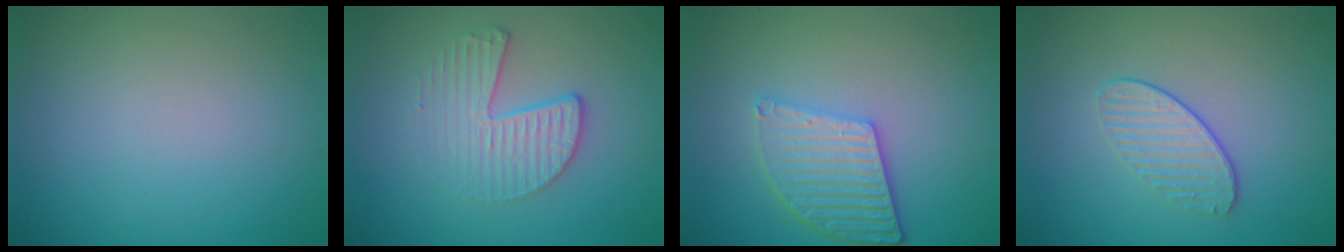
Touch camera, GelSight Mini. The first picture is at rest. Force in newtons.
{"total": 3.5, "press": 2.8, "slide": 2.0}
{"total": 4.5, "press": 3.8, "slide": 2.5}
{"total": 1.9, "press": 1.5, "slide": 1.2}